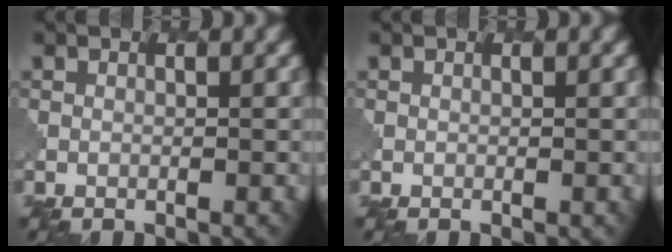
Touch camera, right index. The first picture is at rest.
{"total": 0.0}